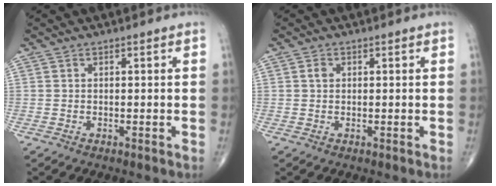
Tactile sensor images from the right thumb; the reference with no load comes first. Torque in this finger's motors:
{"motor_torque": [-0.11, 0.06, 0.09, 0.06, 0.00]}